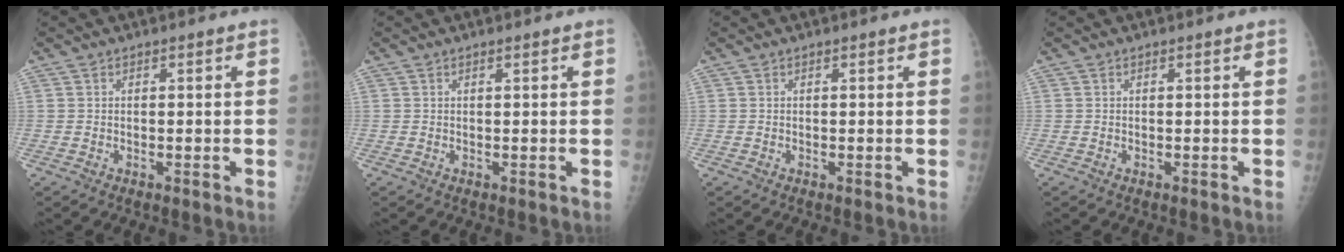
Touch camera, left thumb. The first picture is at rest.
{"total": 0.0}
{"total": 0.0}
{"total": 0.0}